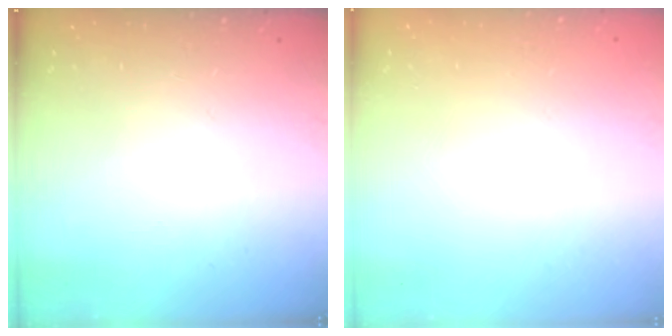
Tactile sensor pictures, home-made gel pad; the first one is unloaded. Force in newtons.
{"total": 0.0}